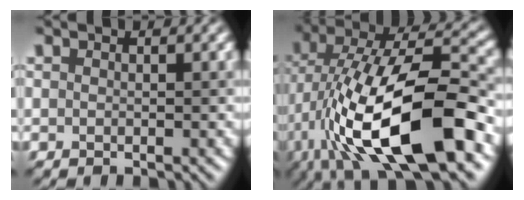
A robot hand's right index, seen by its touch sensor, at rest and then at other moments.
{"total": 15.9, "force": [-5.0, 6.3, 13.7], "torque": [-0.236, -0.001, -0.086]}